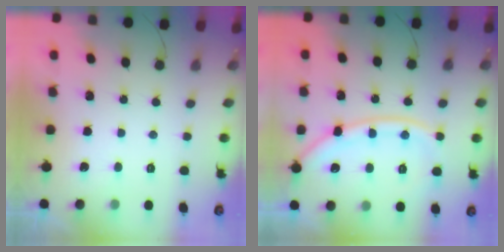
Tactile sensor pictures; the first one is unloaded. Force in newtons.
{"total": 13.1, "press": 13.0, "slide": 1.7}